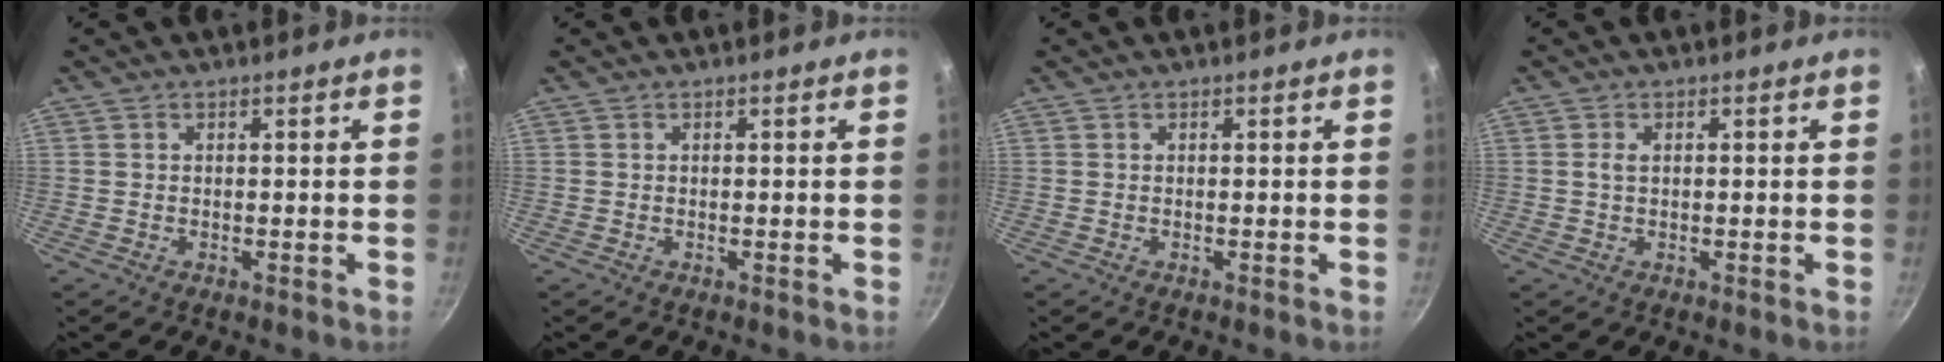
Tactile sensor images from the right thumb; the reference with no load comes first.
{"total": 0.0}
{"total": 0.0}
{"total": 1.5, "force": [0.2, 1.0, 1.2], "torque": [-0.020, 0.003, 0.003]}